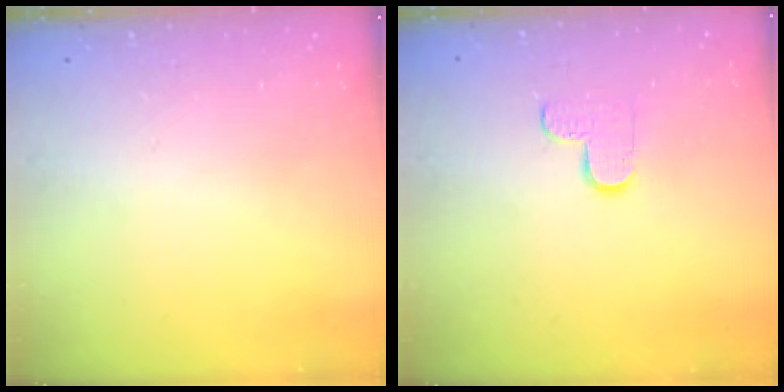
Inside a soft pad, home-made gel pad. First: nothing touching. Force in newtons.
{"total": 5.6, "press": 5.5, "slide": 0.4}